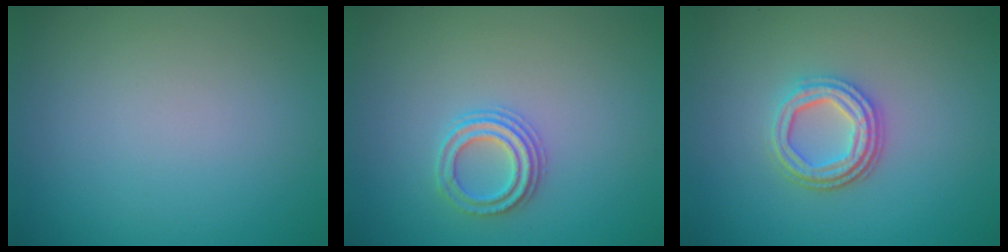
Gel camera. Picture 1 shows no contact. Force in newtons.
{"total": 2.3, "press": 2.2, "slide": 0.8}
{"total": 3.6, "press": 3.0, "slide": 2.0}